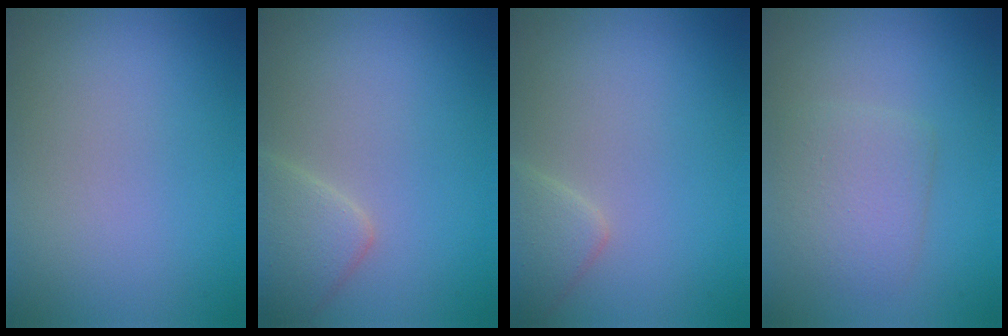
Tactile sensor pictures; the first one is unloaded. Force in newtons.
{"total": 2.9, "press": 2.9, "slide": 0.1}
{"total": 2.2, "press": 2.2, "slide": 0.1}
{"total": 2.9, "press": 2.9, "slide": 0.2}